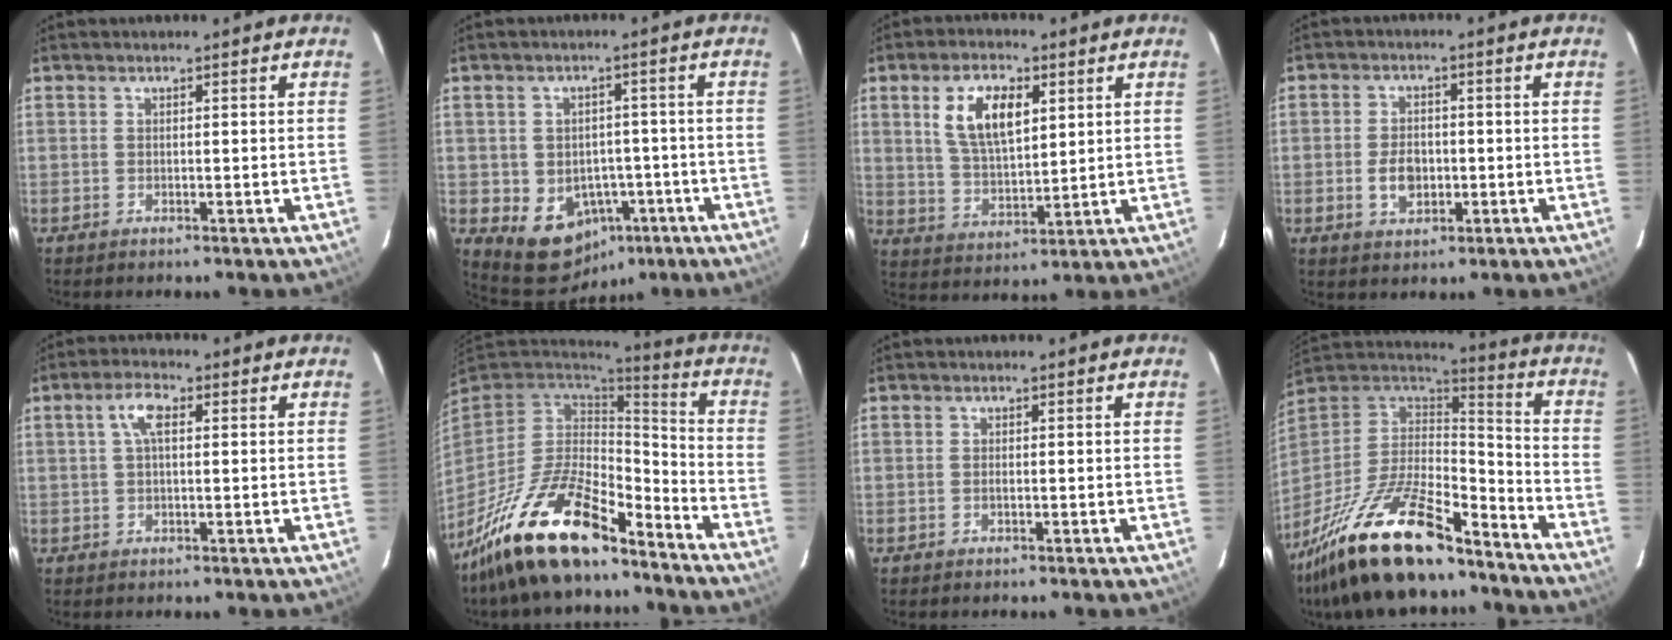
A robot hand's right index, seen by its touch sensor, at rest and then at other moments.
{"total": 9.3, "force": [-3.6, 8.0, 3.1], "torque": [-0.067, 0.026, -0.020]}
{"total": 10.3, "force": [4.0, 4.9, 8.2], "torque": [-0.159, 0.009, 0.080]}
{"total": 5.2, "force": [-1.1, 3.4, 3.8], "torque": [-0.072, 0.003, -0.014]}
{"total": 4.1, "force": [1.1, 1.6, 3.6], "torque": [-0.071, 0.012, 0.020]}
{"total": 20.4, "force": [-14.4, 7.1, 12.5], "torque": [-0.257, -0.022, -0.256]}
{"total": 0.5, "force": [-0.1, 0.0, 0.5], "torque": [-0.010, 0.000, -0.003]}
{"total": 27.3, "force": [-19.2, 9.1, 17.1], "torque": [-0.336, -0.030, -0.321]}